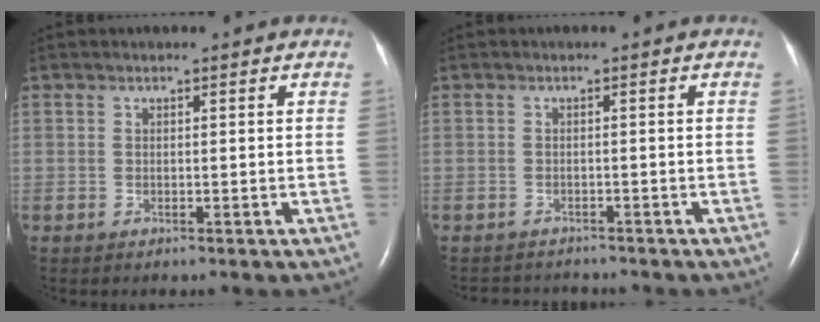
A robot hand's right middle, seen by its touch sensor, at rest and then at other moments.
{"total": 3.9, "force": [-3.8, 0.9, 0.3], "torque": [-0.004, -0.005, -0.053]}